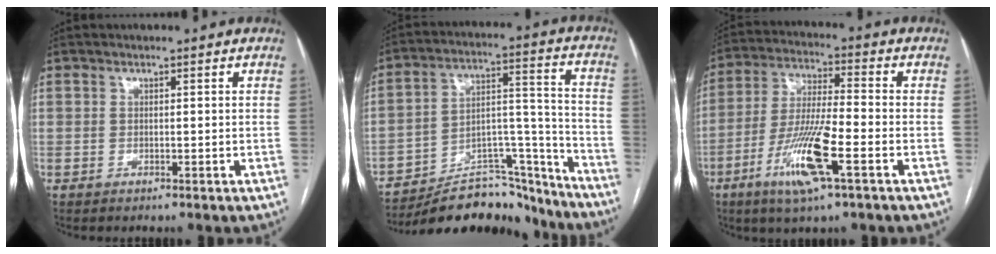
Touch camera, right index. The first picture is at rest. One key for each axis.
{"total": 21.2, "fx": -19.8, "fy": 5.3, "fz": 5.7, "tx": -0.082, "ty": 0.042, "tz": -0.304}
{"total": 12.4, "fx": -5.4, "fy": 1.2, "fz": 11.1, "tx": -0.224, "ty": -0.015, "tz": -0.101}